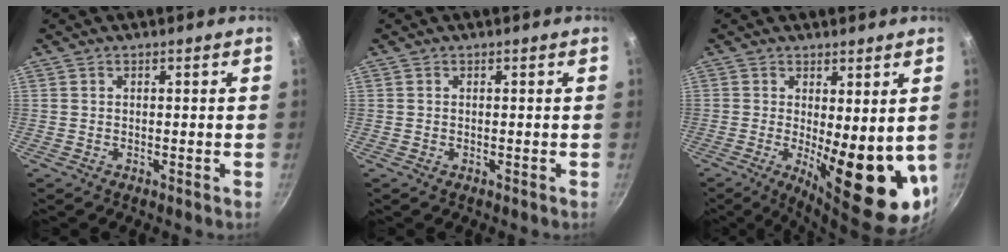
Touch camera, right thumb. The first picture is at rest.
{"total": 0.0}
{"total": 15.4, "force": [-0.9, 5.4, 14.4], "torque": [-0.171, -0.030, 0.002]}